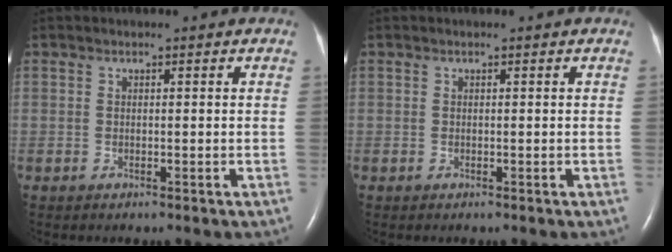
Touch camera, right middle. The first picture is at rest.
{"total": 0.0}